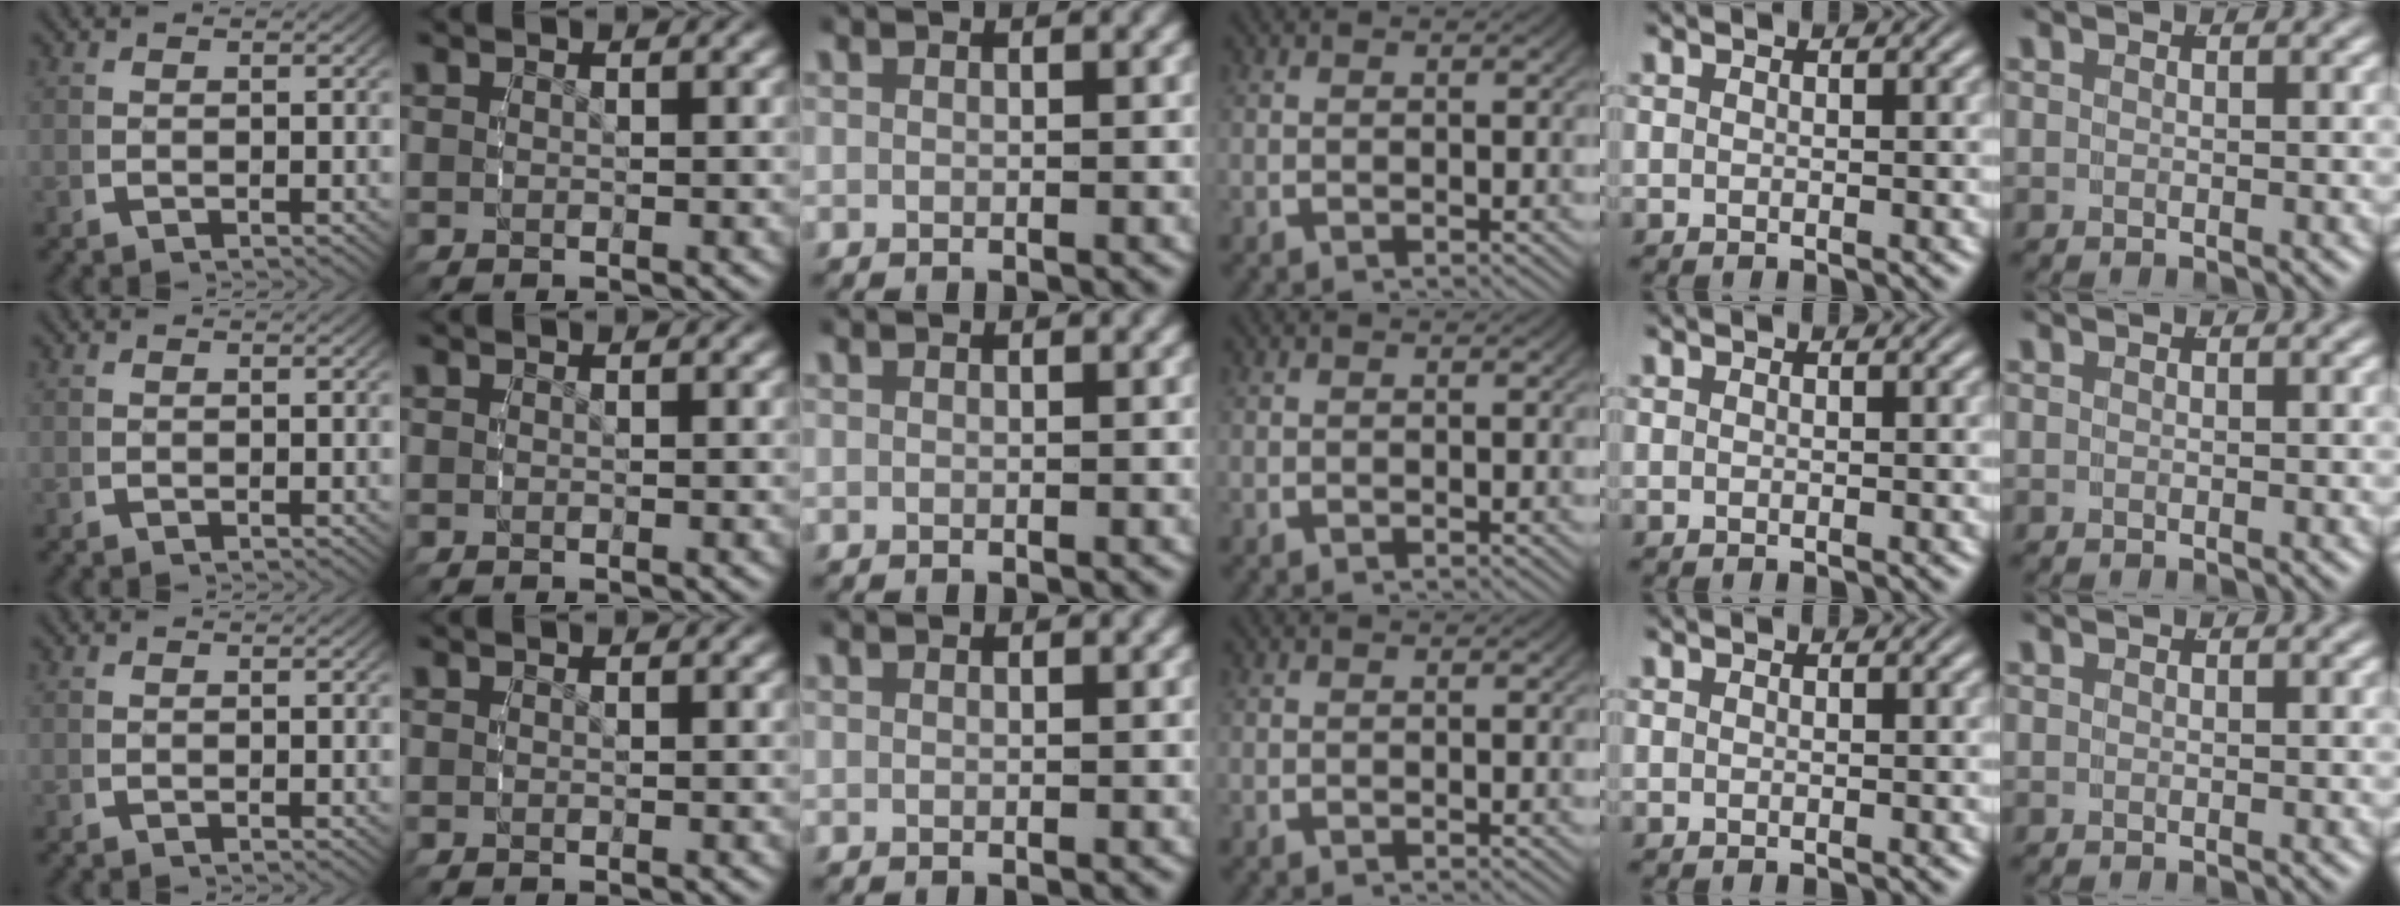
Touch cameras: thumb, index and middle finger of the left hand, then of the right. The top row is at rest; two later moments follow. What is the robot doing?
{"motion": "reach", "object": "stress ball aka squeeze ball"}